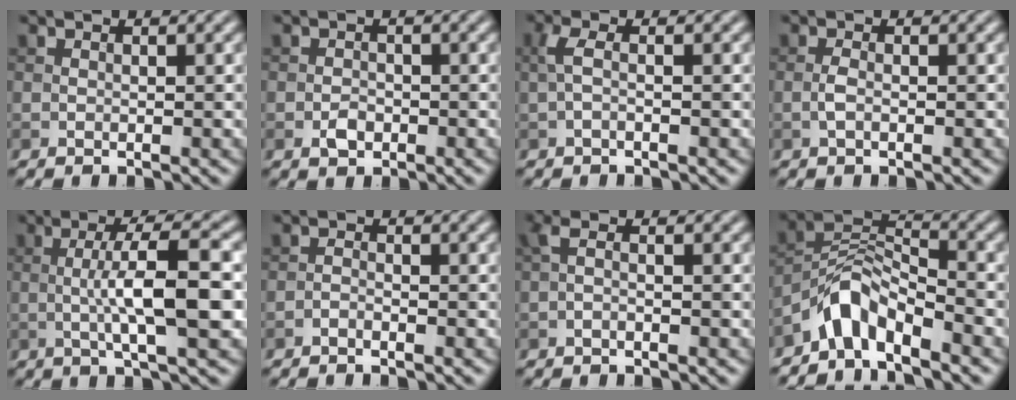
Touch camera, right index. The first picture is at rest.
{"total": 1.4, "force": [-0.6, 1.0, 0.8], "torque": [-0.012, 0.001, -0.012]}
{"total": 1.7, "force": [-0.3, 0.5, 1.5], "torque": [-0.038, 0.004, -0.010]}
{"total": 1.1, "force": [-0.5, 0.4, 0.9], "torque": [-0.021, 0.001, -0.012]}
{"total": 7.0, "force": [-0.4, 1.3, 6.9], "torque": [-0.115, 0.009, -0.008]}
{"total": 1.0, "force": [-0.9, 0.2, 0.4], "torque": [-0.011, 0.002, -0.020]}
{"total": 1.4, "force": [-0.4, 0.3, 1.3], "torque": [-0.032, 0.001, -0.012]}
{"total": 4.8, "force": [-3.9, 1.6, 2.4], "torque": [-0.034, 0.009, -0.084]}